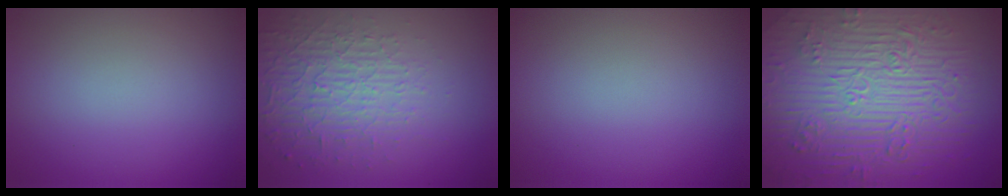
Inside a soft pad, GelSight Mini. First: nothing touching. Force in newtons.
{"total": 5.2, "press": 3.2, "slide": 4.1}
{"total": 0.0}
{"total": 11.3, "press": 7.5, "slide": 8.4}